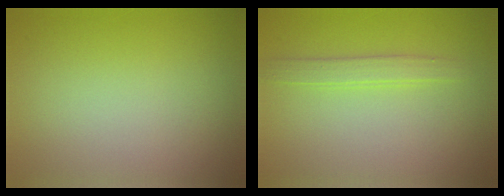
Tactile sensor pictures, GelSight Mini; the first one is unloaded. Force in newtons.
{"total": 1.8, "press": 1.8, "slide": 0.1}